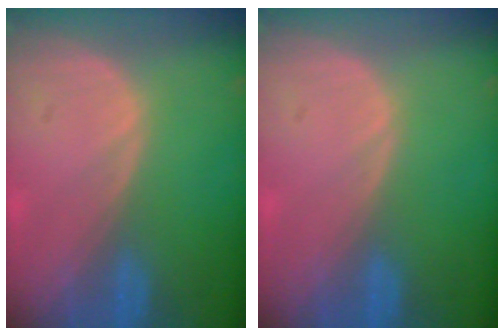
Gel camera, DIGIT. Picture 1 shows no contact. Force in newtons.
{"total": 0.0}